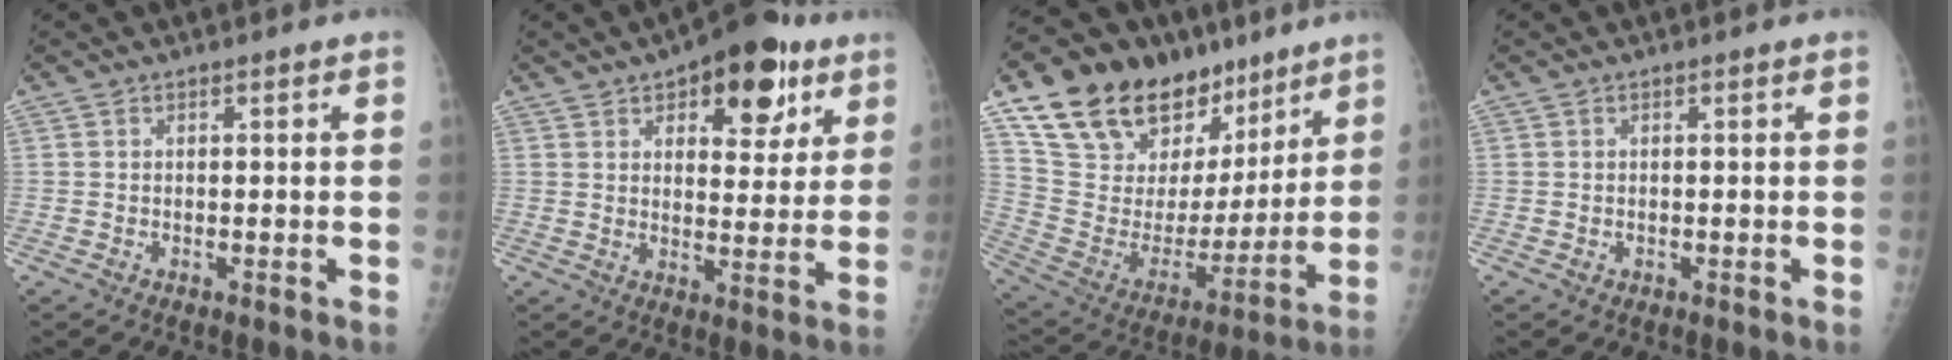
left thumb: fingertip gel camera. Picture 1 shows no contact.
{"total": 14.8, "force": [8.0, 7.2, 10.2], "torque": [-0.089, -0.024, 0.111]}
{"total": 27.7, "force": [18.0, 14.8, 14.9], "torque": [-0.217, -0.034, 0.315]}
{"total": 0.0}